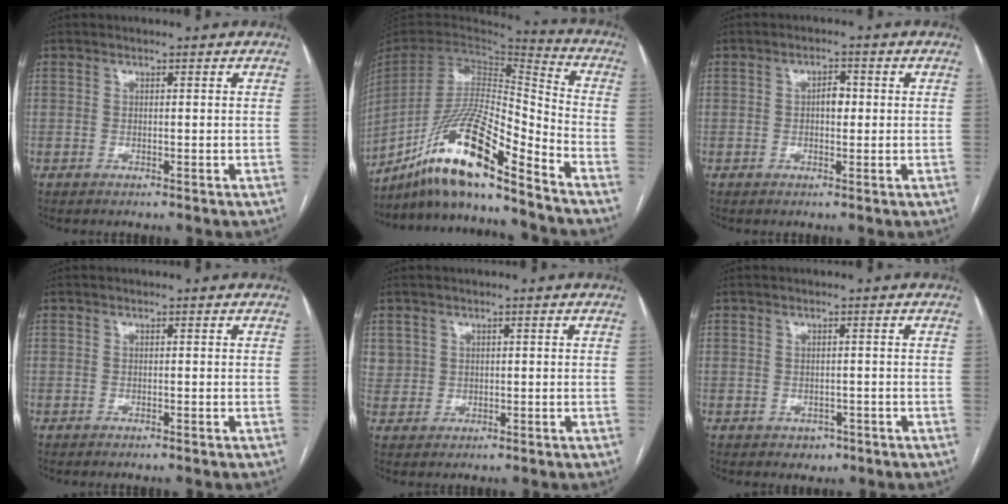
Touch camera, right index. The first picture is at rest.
{"total": 18.3, "force": [-13.6, 0.9, 12.2], "torque": [-0.255, -0.005, -0.254]}
{"total": 2.5, "force": [0.1, 1.4, 2.1], "torque": [-0.030, 0.008, 0.000]}
{"total": 0.6, "force": [-0.5, -0.1, 0.2], "torque": [-0.003, 0.001, -0.008]}
{"total": 2.8, "force": [1.1, 2.6, 0.1], "torque": [0.013, 0.007, 0.021]}
{"total": 1.9, "force": [-0.9, 1.5, 0.5], "torque": [-0.004, 0.004, -0.005]}